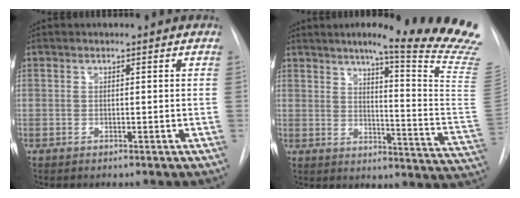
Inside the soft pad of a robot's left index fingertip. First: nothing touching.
{"total": 24.1, "force": [19.8, -1.8, 13.6], "torque": [-0.146, -0.122, 0.234]}